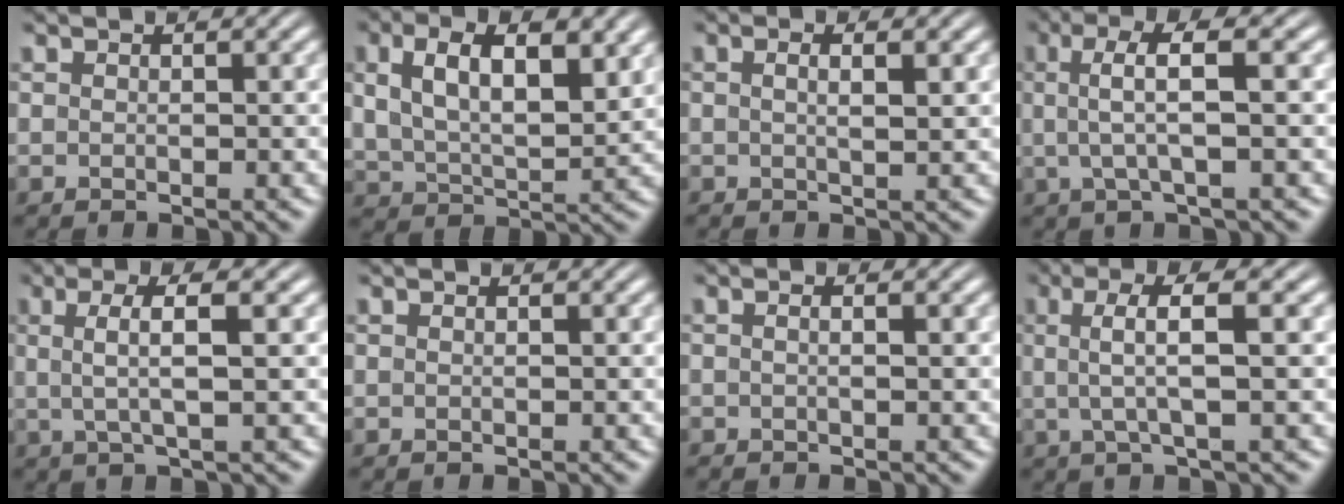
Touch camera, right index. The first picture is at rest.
{"total": 6.7, "force": [2.2, 4.4, 4.6], "torque": [-0.079, 0.003, 0.036]}
{"total": 1.4, "force": [0.0, -0.1, 1.4], "torque": [-0.023, -0.007, 0.003]}
{"total": 4.8, "force": [1.2, 1.2, 4.5], "torque": [-0.083, 0.018, 0.012]}
{"total": 4.1, "force": [1.5, 0.3, 3.8], "torque": [-0.067, 0.011, 0.025]}
{"total": 0.0}
{"total": 0.9, "force": [-0.3, 0.1, 0.9], "torque": [-0.019, -0.006, -0.002]}
{"total": 4.8, "force": [1.5, 0.8, 4.5], "torque": [-0.077, 0.018, 0.019]}